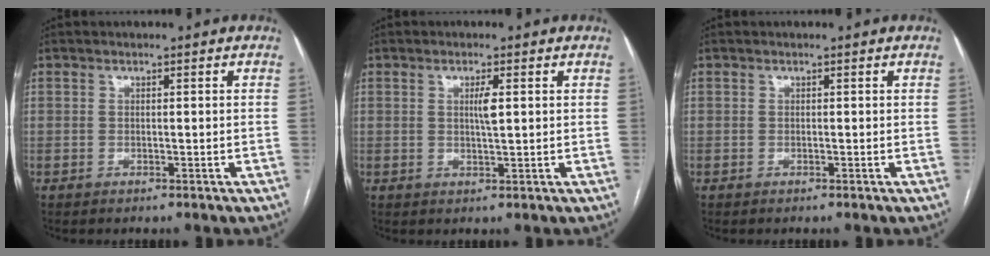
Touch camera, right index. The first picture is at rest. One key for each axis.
{"total": 2.5, "fx": 0.6, "fy": 0.2, "fz": 2.4, "tx": -0.042, "ty": -0.002, "tz": 0.010}
{"total": 0.0}